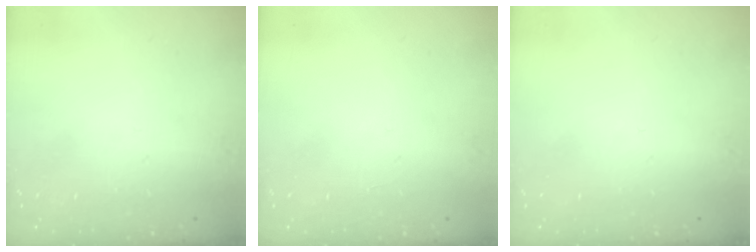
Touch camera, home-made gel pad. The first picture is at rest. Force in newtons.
{"total": 0.0}
{"total": 0.0}